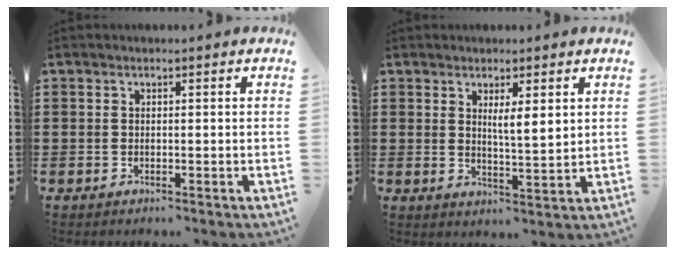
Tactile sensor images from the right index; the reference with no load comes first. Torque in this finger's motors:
{"motor_torque": [0.99, 0.26, 0.12, 0.10]}